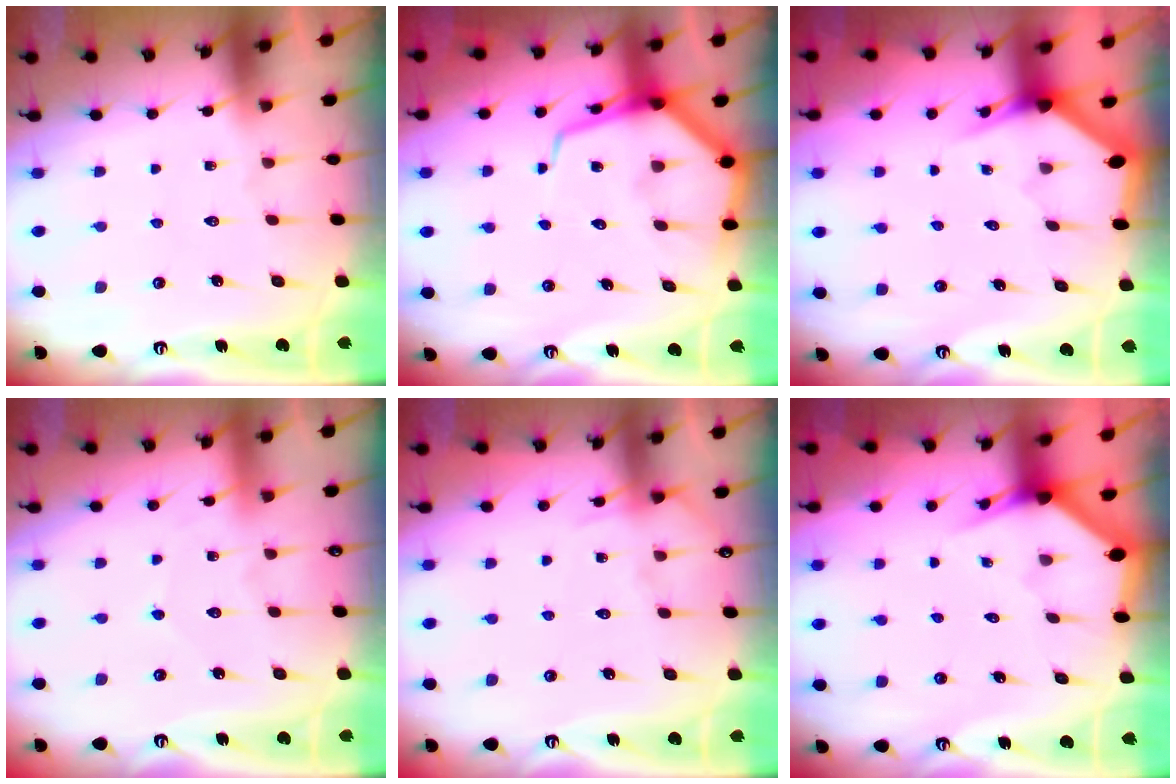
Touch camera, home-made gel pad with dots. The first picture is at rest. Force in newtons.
{"total": 8.8, "press": 8.8, "slide": 1.0}
{"total": 2.9, "press": 2.9, "slide": 0.1}
{"total": 4.8, "press": 4.8, "slide": 0.6}
{"total": 5.7, "press": 5.7, "slide": 0.7}
{"total": 2.8, "press": 2.8, "slide": 0.2}